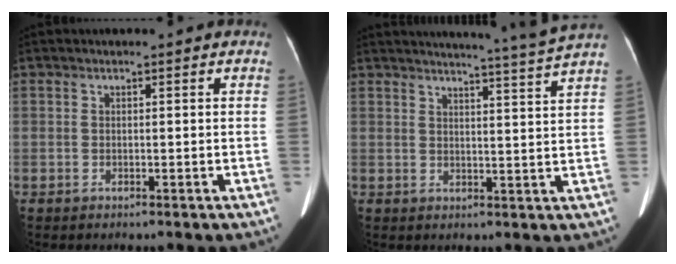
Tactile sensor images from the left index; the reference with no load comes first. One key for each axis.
{"total": 9.1, "fx": 8.2, "fy": -3.1, "fz": 2.4, "tx": -0.039, "ty": -0.047, "tz": 0.101}